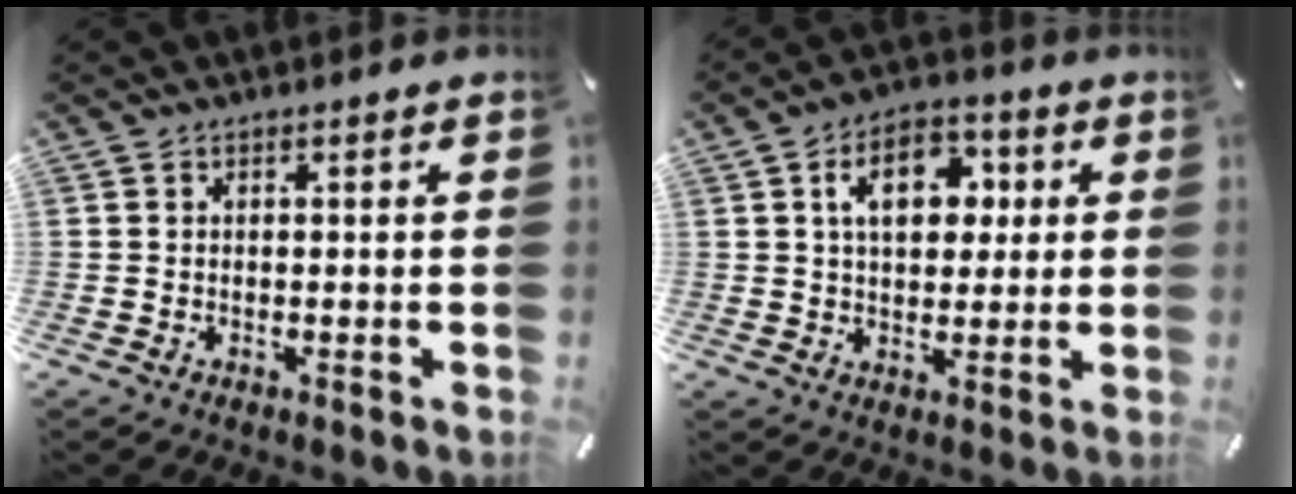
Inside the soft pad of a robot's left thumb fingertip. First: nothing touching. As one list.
[{"total": 10.8, "force": [2.9, 7.5, 7.2], "torque": [-0.107, 0.005, 0.046]}]